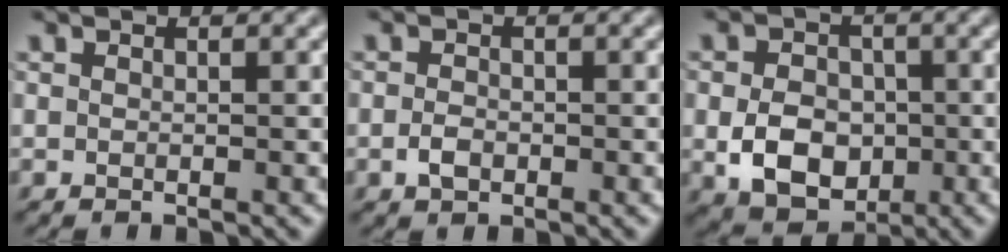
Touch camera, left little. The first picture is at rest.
{"total": 1.6, "force": [-0.7, 1.0, 1.0], "torque": [-0.021, 0.001, -0.017]}
{"total": 6.1, "force": [-1.3, 4.6, 3.8], "torque": [-0.077, -0.009, -0.026]}